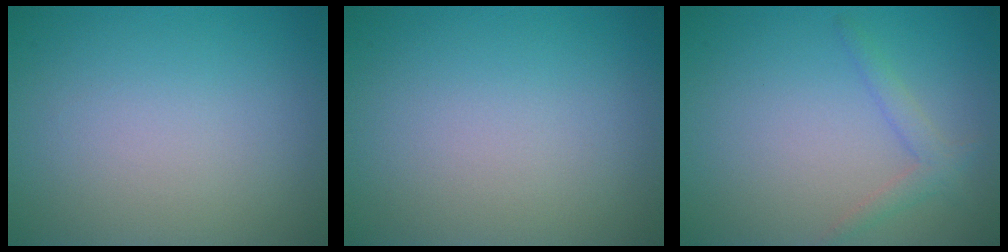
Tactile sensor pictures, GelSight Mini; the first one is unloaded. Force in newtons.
{"total": 0.0}
{"total": 1.8, "press": 1.8, "slide": 0.1}